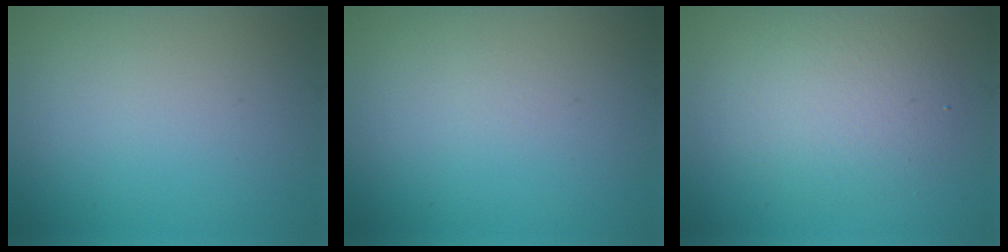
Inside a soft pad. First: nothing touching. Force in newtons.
{"total": 0.0}
{"total": 3.8, "press": 3.8, "slide": 0.4}